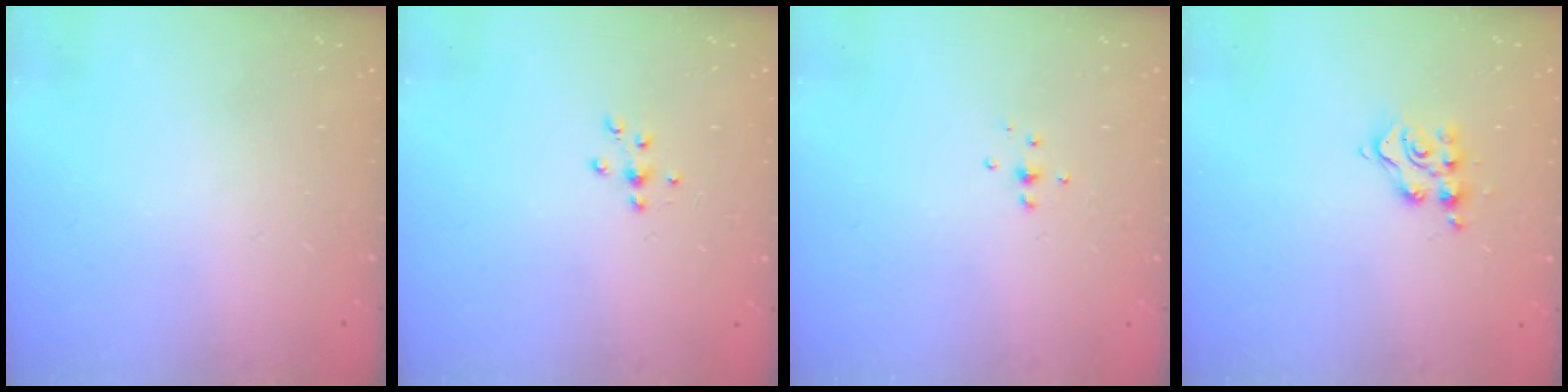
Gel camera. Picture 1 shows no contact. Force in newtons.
{"total": 3.4, "press": 3.3, "slide": 1.0}
{"total": 4.3, "press": 4.2, "slide": 0.7}
{"total": 7.5, "press": 7.5, "slide": 0.5}